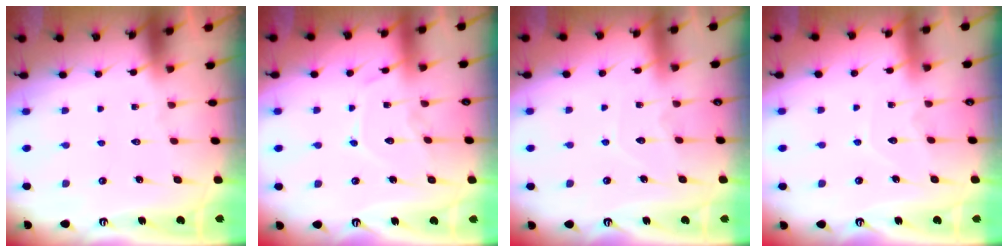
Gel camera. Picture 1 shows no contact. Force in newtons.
{"total": 9.5, "press": 9.5, "slide": 0.6}
{"total": 4.2, "press": 4.2, "slide": 0.3}
{"total": 4.2, "press": 4.2, "slide": 0.3}